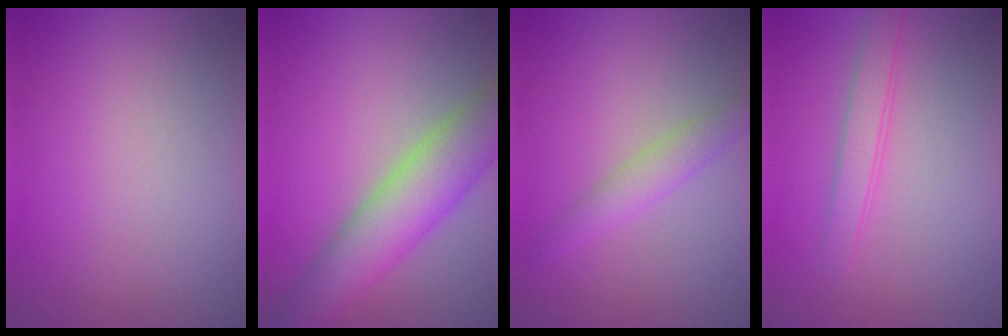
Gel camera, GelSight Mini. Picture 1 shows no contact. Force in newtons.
{"total": 7.3, "press": 7.3, "slide": 0.3}
{"total": 2.9, "press": 2.9, "slide": 0.1}
{"total": 2.1, "press": 2.1, "slide": 0.1}